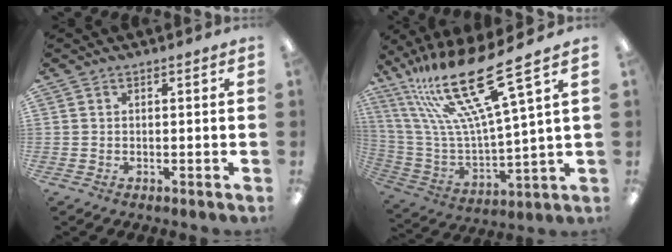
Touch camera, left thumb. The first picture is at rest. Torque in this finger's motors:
{"motor_torque": [0.14, 0.17, 1.41, -1.36, 0.18]}